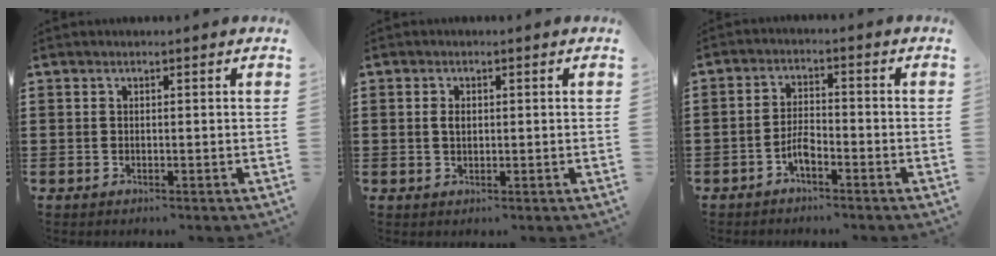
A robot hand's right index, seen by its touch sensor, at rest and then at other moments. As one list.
[{"total": 1.7, "force": [0.2, 1.0, 1.3], "torque": [-0.029, 0.006, 0.003]}, {"total": 3.4, "force": [-2.1, 1.1, 2.4], "torque": [-0.060, 0.000, -0.045]}]